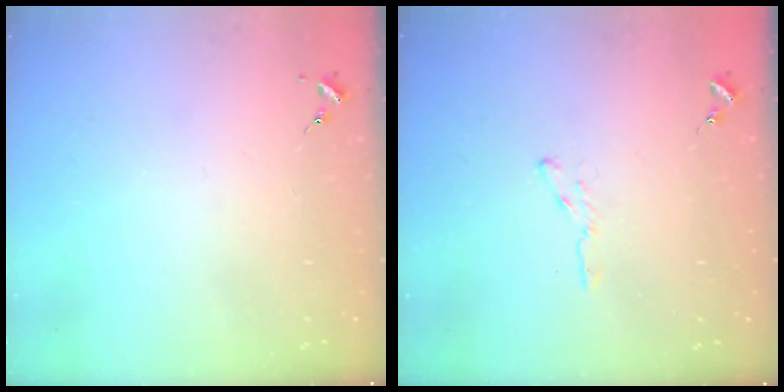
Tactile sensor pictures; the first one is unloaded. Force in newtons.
{"total": 3.8, "press": 3.8, "slide": 0.5}